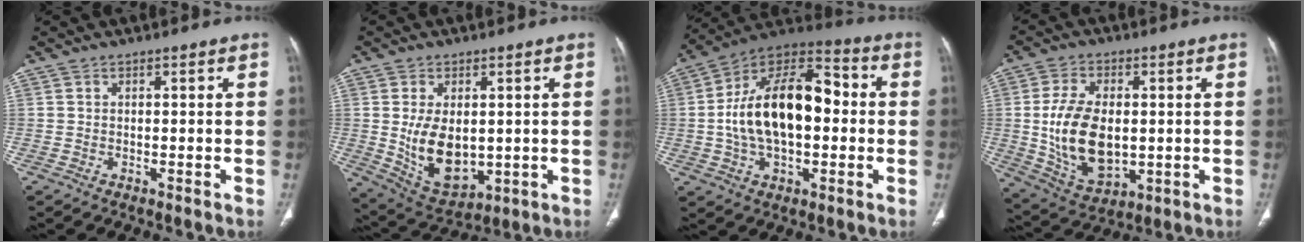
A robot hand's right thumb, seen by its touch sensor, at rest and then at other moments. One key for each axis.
{"total": 12.0, "fx": -0.1, "fy": 7.3, "fz": 9.5, "tx": -0.146, "ty": -0.014, "tz": 0.026}
{"total": 21.1, "fx": 0.1, "fy": 11.9, "fz": 17.4, "tx": -0.289, "ty": 0.037, "tz": -0.003}
{"total": 15.2, "fx": -0.2, "fy": 9.1, "fz": 12.2, "tx": -0.218, "ty": -0.009, "tz": 0.015}